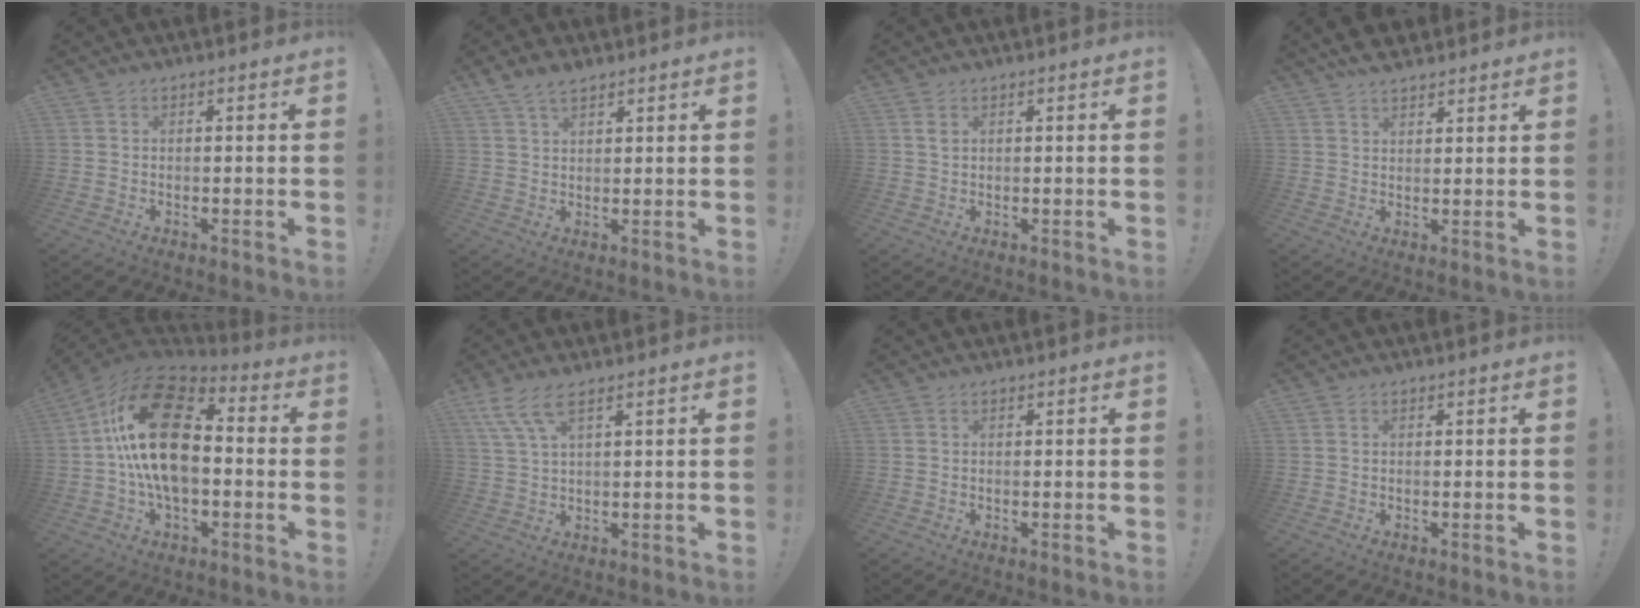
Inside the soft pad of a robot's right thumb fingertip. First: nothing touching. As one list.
[{"total": 4.8, "force": [3.6, 2.1, 2.4], "torque": [-0.042, -0.018, 0.068]}, {"total": 1.5, "force": [0.8, 0.8, 1.1], "torque": [-0.016, 0.000, 0.012]}, {"total": 5.4, "force": [4.8, 2.0, 1.4], "torque": [-0.022, -0.023, 0.090]}, {"total": 24.0, "force": [1.4, 14.4, 19.2], "torque": [-0.356, 0.024, 0.029]}, {"total": 7.1, "force": [4.4, 1.7, 5.3], "torque": [-0.111, -0.011, 0.084]}, {"total": 0.0}, {"total": 0.0}]